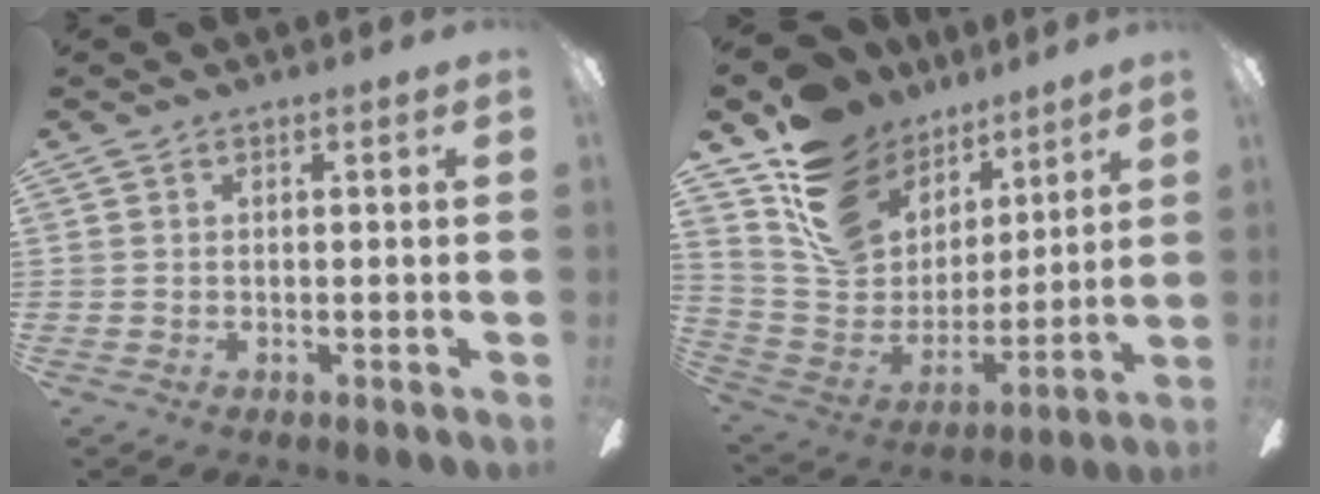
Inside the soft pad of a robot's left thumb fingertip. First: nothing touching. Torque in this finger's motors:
{"motor_torque": [0.35, 0.35, 1.22, -1.55, 0.10]}